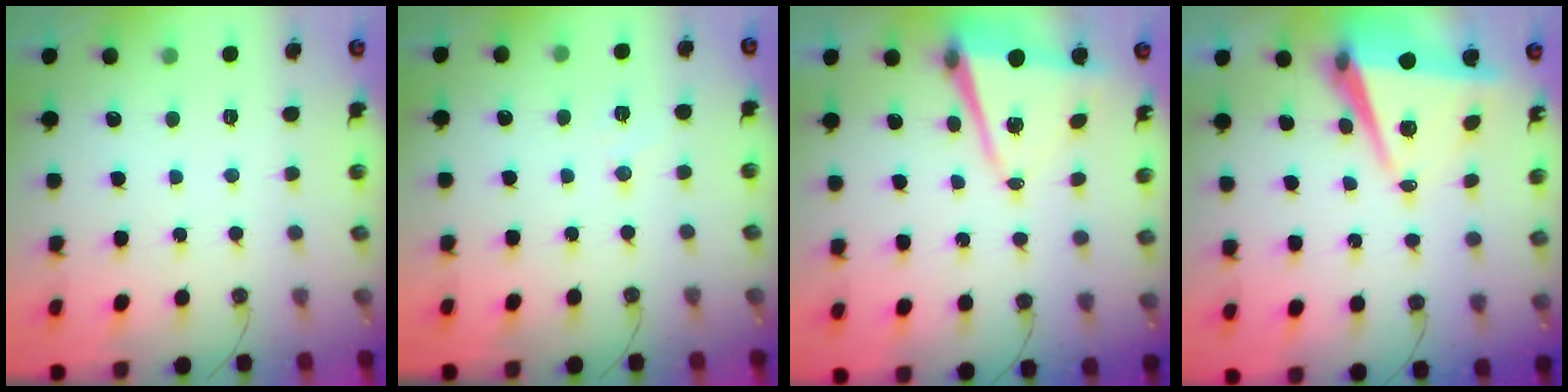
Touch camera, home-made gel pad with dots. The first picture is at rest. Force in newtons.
{"total": 5.2, "press": 4.9, "slide": 1.6}
{"total": 8.1, "press": 7.4, "slide": 3.4}
{"total": 8.4, "press": 7.3, "slide": 4.3}